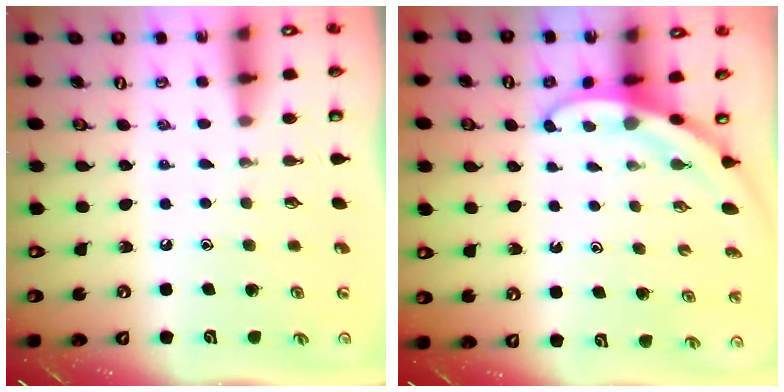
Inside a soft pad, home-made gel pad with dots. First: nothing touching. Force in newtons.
{"total": 3.3, "press": 3.3, "slide": 0.1}